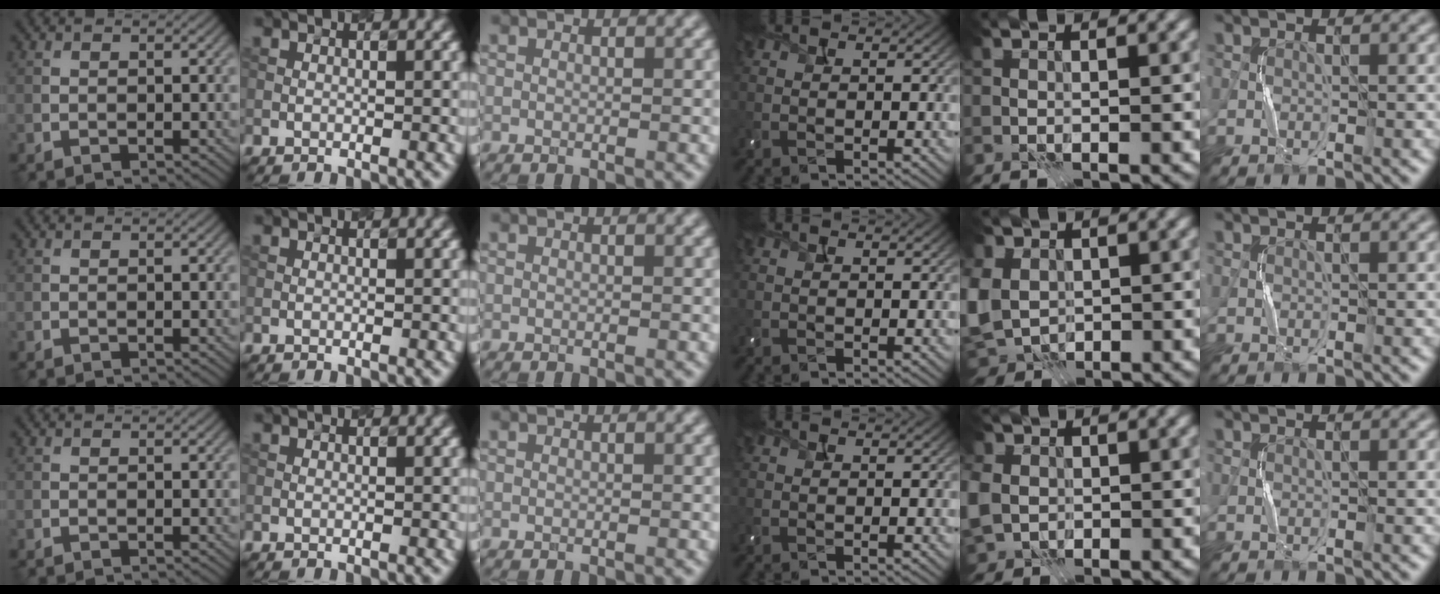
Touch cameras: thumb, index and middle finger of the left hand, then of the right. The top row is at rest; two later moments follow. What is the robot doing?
{"motion": "press", "object": "camera"}